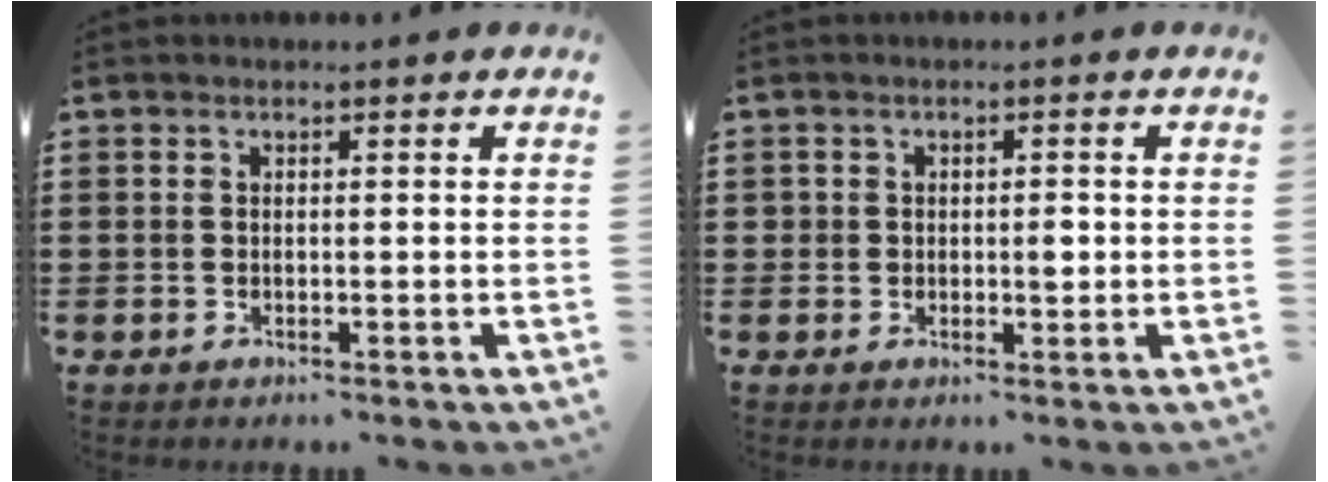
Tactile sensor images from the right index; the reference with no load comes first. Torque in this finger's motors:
{"motor_torque": [0.22, 0.26, 0.09, 0.05]}